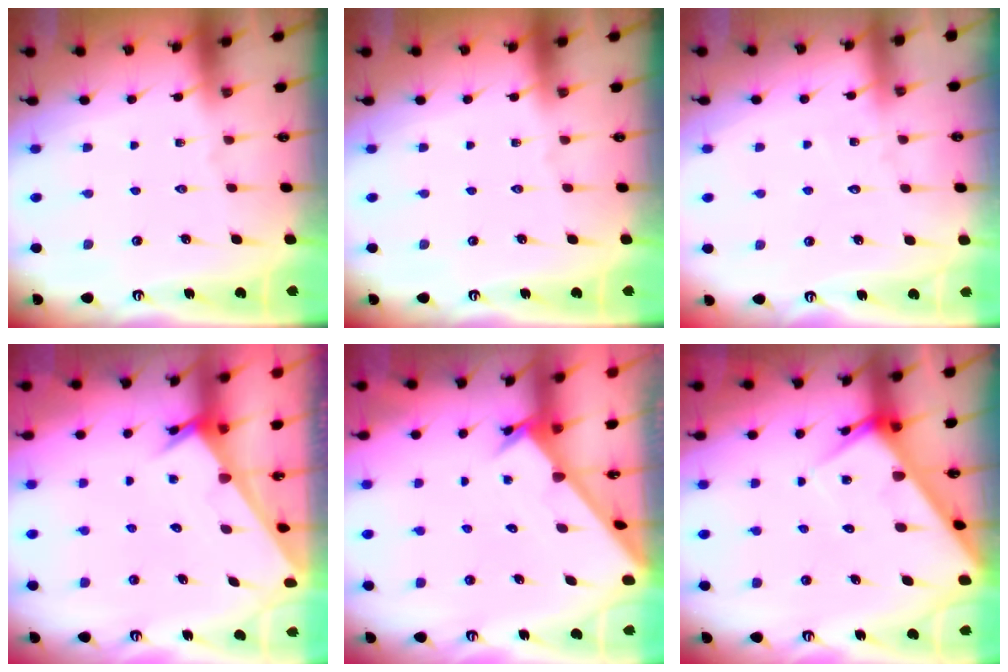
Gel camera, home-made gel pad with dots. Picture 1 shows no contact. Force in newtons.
{"total": 0.0}
{"total": 2.8, "press": 2.8, "slide": 0.3}
{"total": 2.4, "press": 2.4, "slide": 0.1}
{"total": 2.4, "press": 2.4, "slide": 0.2}
{"total": 6.1, "press": 6.1, "slide": 0.5}